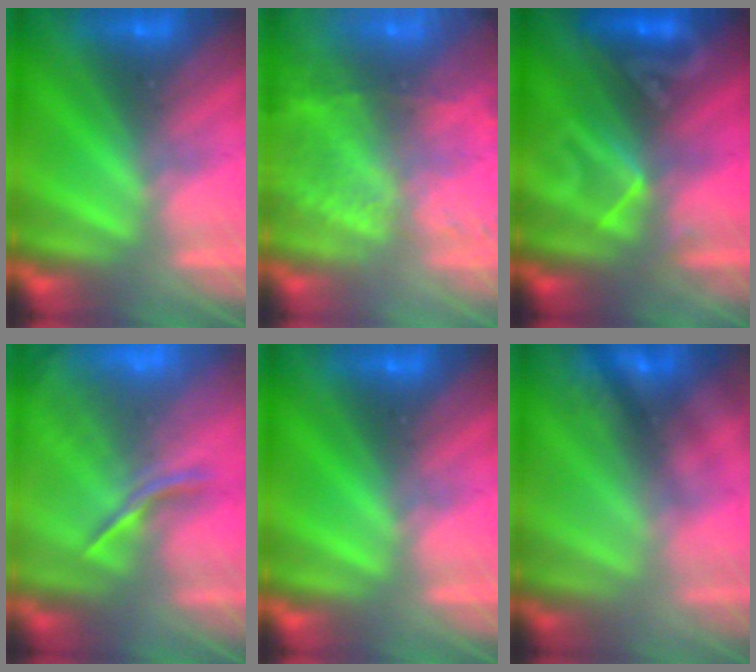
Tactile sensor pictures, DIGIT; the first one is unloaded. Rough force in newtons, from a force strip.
{"total": 7.4}
{"total": 2.6}
{"total": 5.6}
{"total": 0.0}
{"total": 2.5}